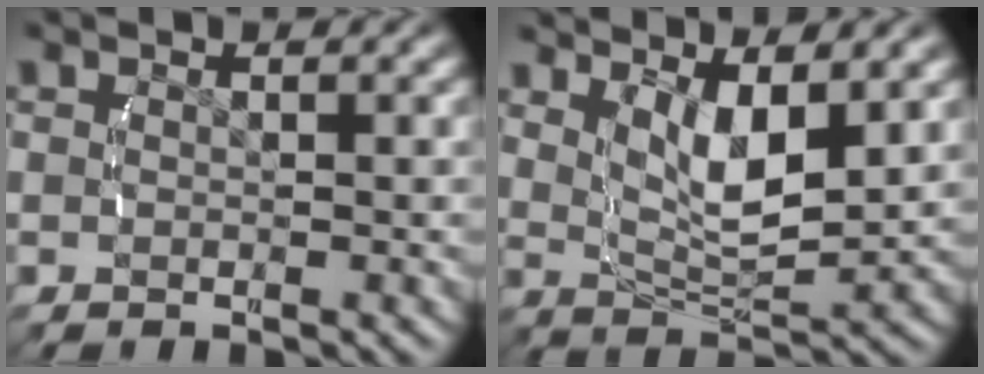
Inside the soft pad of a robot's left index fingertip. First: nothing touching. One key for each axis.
{"total": 5.3, "fx": 2.1, "fy": 1.5, "fz": 4.6, "tx": -0.078, "ty": -0.016, "tz": 0.044}